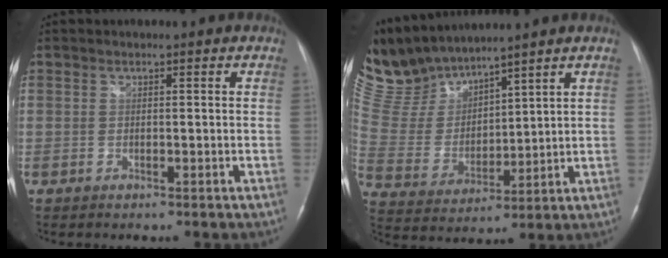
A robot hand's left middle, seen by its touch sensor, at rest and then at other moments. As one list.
[{"total": 11.5, "force": [11.2, 1.5, 2.0], "torque": [-0.070, 0.009, 0.248]}]